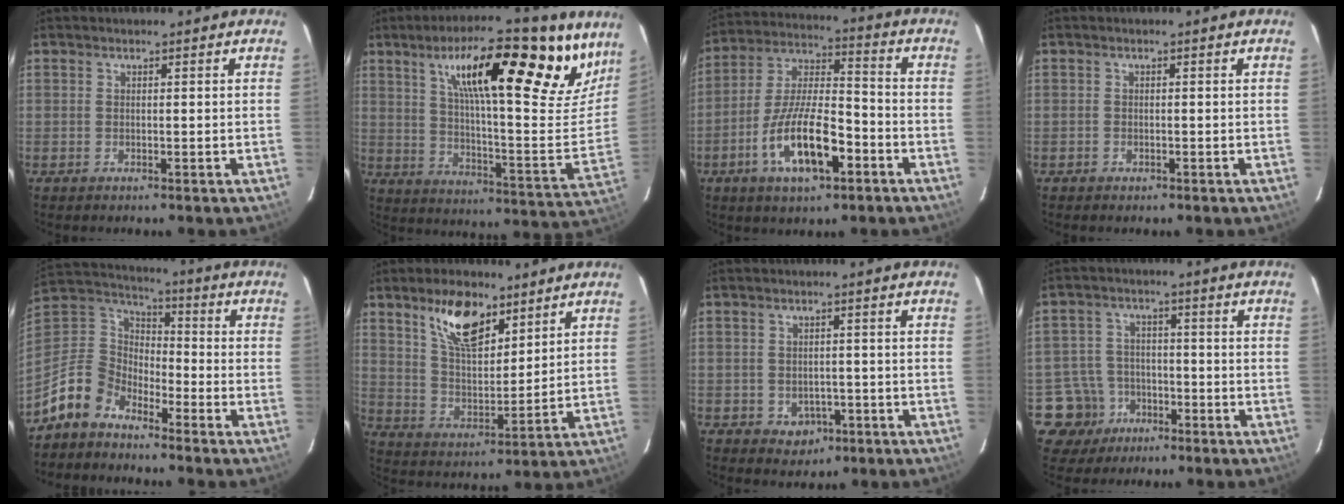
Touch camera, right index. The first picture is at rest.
{"total": 28.4, "force": [18.1, 7.3, 20.6], "torque": [-0.290, 0.005, 0.276]}
{"total": 15.2, "force": [-6.7, 5.5, 12.6], "torque": [-0.251, -0.001, -0.117]}
{"total": 1.3, "force": [-0.7, 1.0, 0.0], "torque": [-0.001, 0.003, -0.010]}
{"total": 10.7, "force": [-8.0, 6.3, 3.5], "torque": [-0.092, 0.028, -0.163]}
{"total": 12.4, "force": [7.8, 5.5, 8.0], "torque": [-0.132, 0.002, 0.148]}
{"total": 4.5, "force": [-1.8, 4.0, 1.0], "torque": [-0.029, 0.010, -0.010]}
{"total": 8.0, "force": [-4.2, 6.8, 0.4], "torque": [-0.032, 0.027, -0.065]}